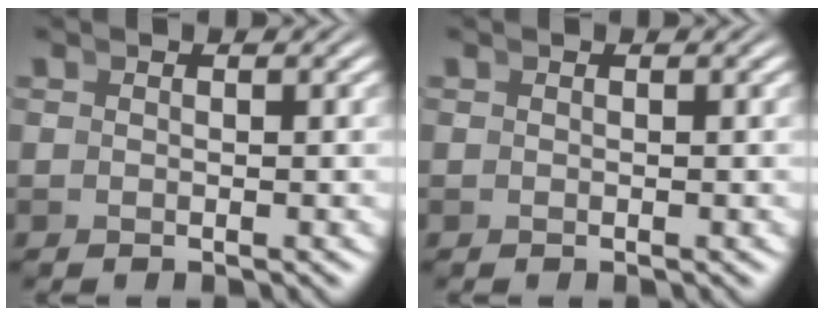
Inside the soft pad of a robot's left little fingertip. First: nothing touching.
{"total": 0.0}